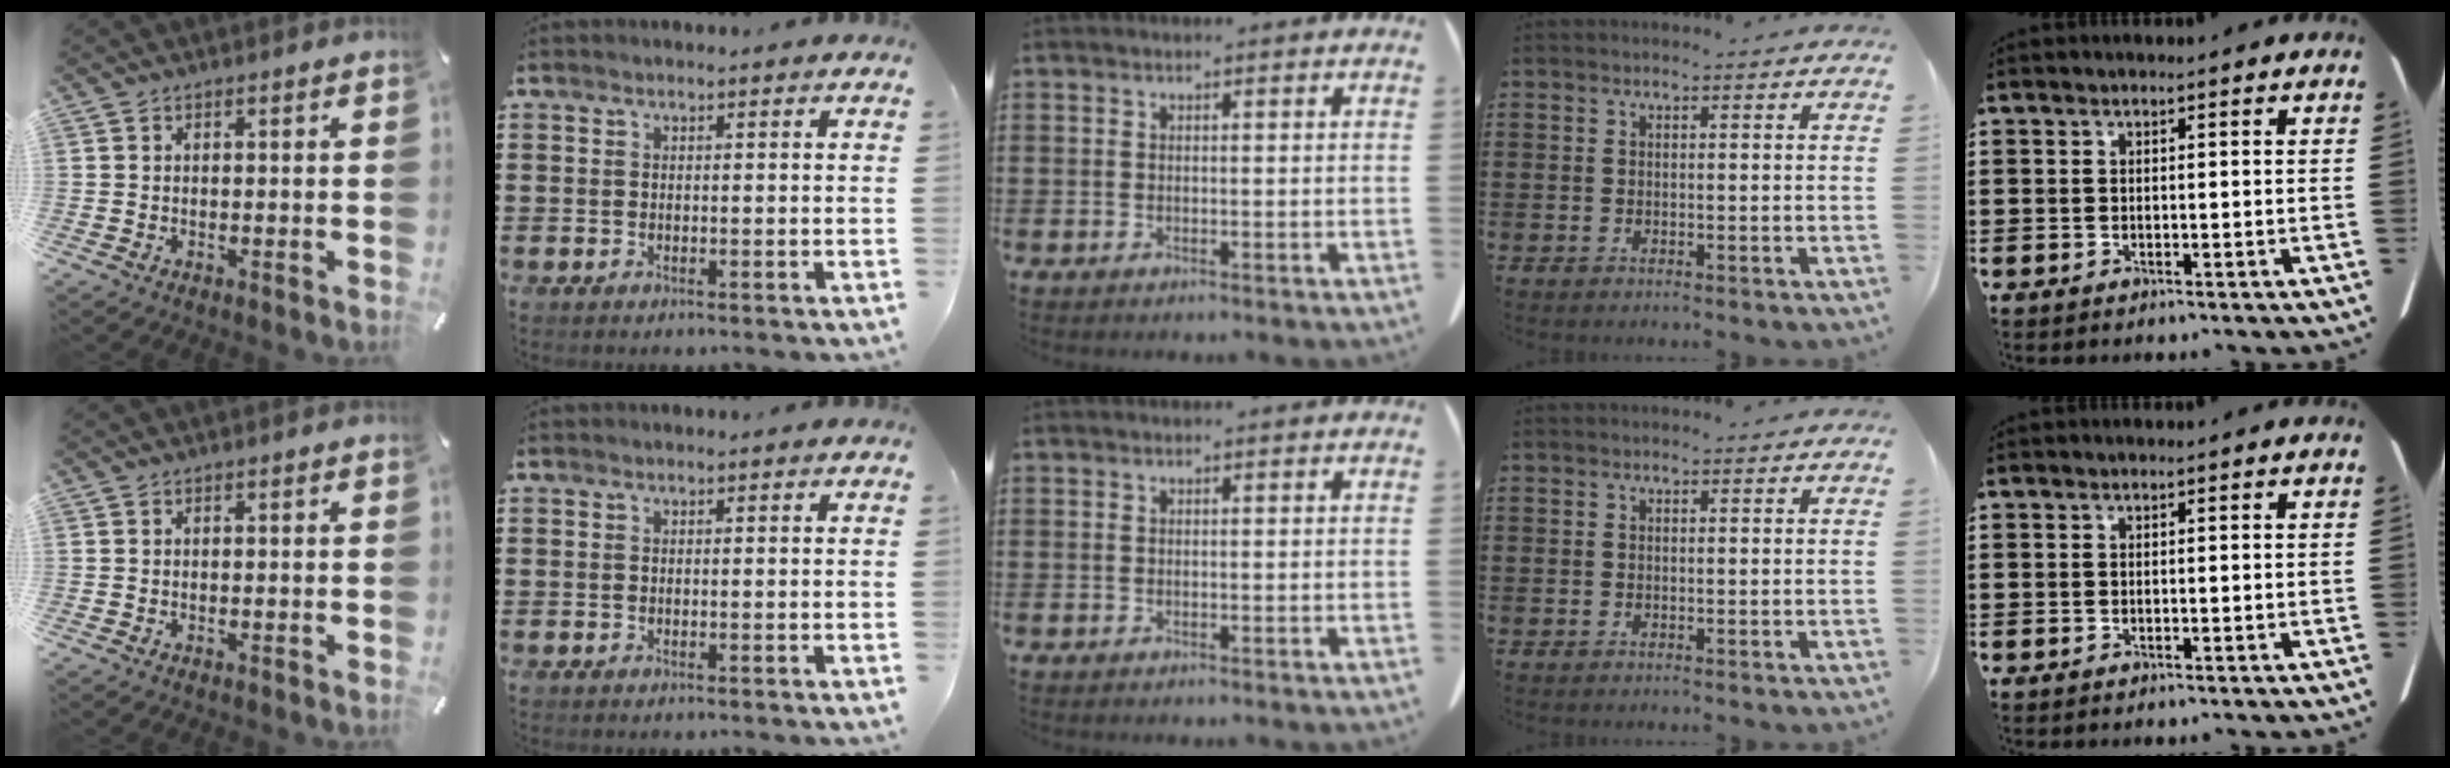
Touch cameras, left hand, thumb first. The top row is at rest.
{}